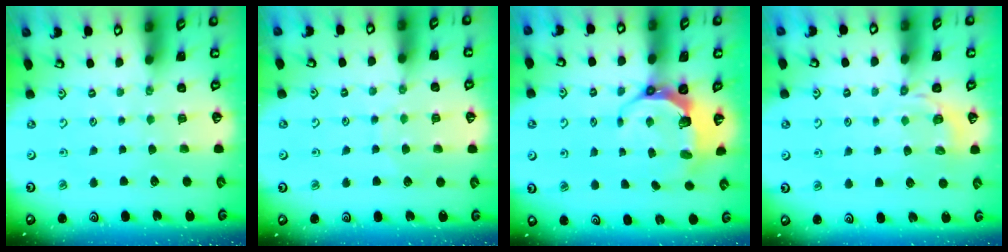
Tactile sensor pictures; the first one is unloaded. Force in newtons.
{"total": 5.5, "press": 5.5, "slide": 0.5}
{"total": 8.1, "press": 6.9, "slide": 4.2}
{"total": 3.8, "press": 3.4, "slide": 1.8}